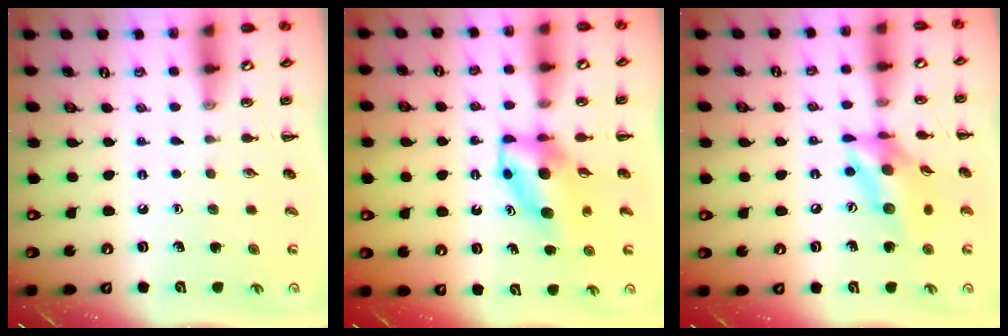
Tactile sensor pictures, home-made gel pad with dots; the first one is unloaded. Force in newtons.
{"total": 5.8, "press": 5.7, "slide": 1.4}
{"total": 13.3, "press": 12.9, "slide": 3.5}